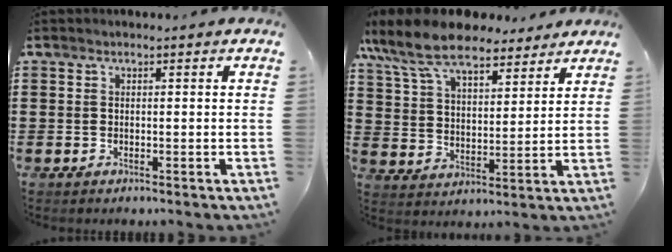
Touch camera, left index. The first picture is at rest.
{"total": 10.9, "force": [9.1, 3.4, 4.9], "torque": [-0.132, -0.030, 0.166]}